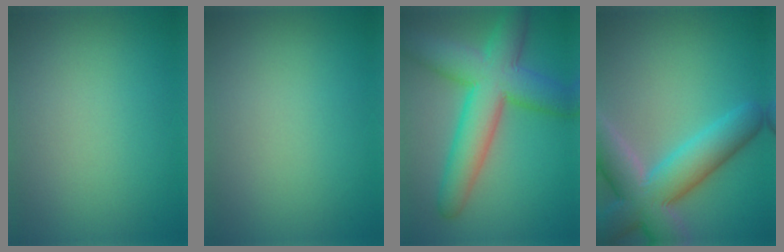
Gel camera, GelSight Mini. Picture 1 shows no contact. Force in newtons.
{"total": 0.0}
{"total": 9.1, "press": 9.1, "slide": 0.4}
{"total": 9.2, "press": 9.2, "slide": 0.7}